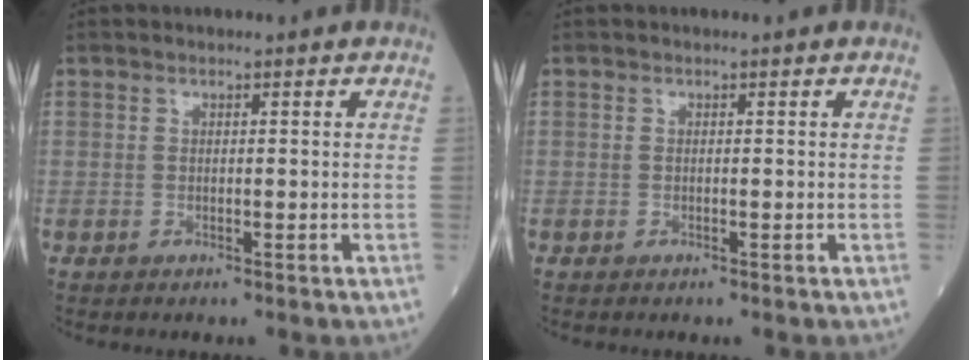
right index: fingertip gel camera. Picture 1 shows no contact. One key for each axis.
{"total": 0.0}